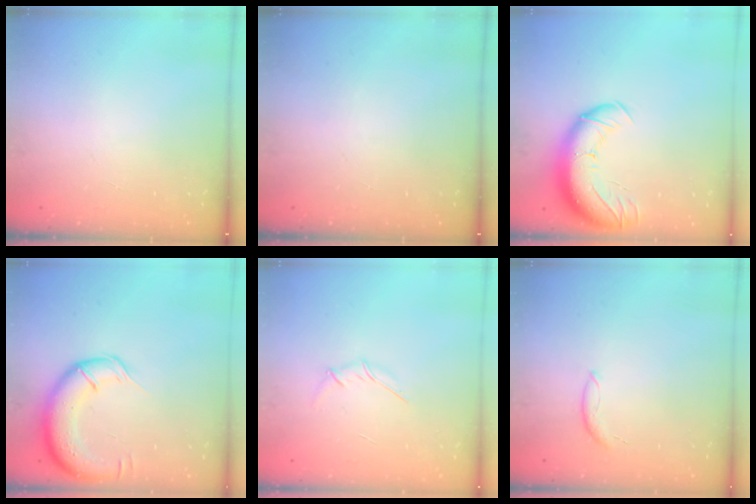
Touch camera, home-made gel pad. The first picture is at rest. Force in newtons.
{"total": 0.0}
{"total": 15.2, "press": 14.7, "slide": 3.6}
{"total": 14.0, "press": 13.7, "slide": 2.9}
{"total": 3.1, "press": 3.0, "slide": 0.8}
{"total": 5.8, "press": 5.7, "slide": 0.7}